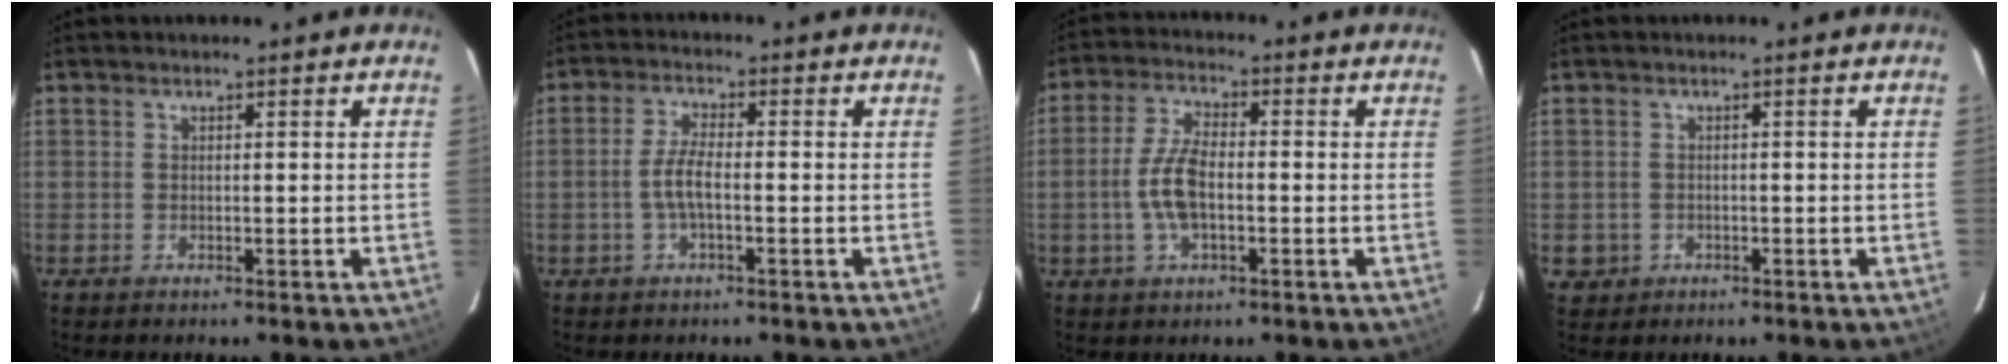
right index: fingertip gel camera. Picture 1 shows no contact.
{"total": 4.2, "force": [-1.2, 1.0, 4.0], "torque": [-0.084, 0.002, -0.022]}
{"total": 7.6, "force": [-1.5, 3.3, 6.7], "torque": [-0.142, 0.006, -0.027]}
{"total": 3.1, "force": [-0.7, 3.0, 0.6], "torque": [-0.018, 0.004, -0.002]}